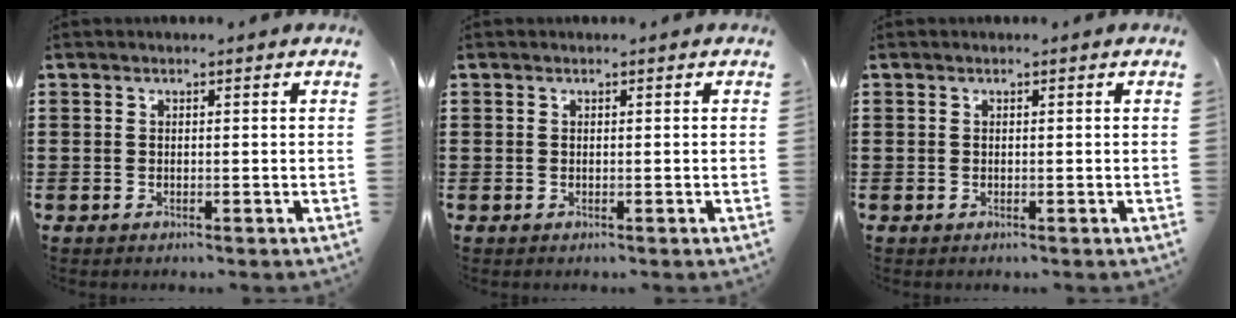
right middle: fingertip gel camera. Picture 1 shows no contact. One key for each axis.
{"total": 0.0}
{"total": 0.0}